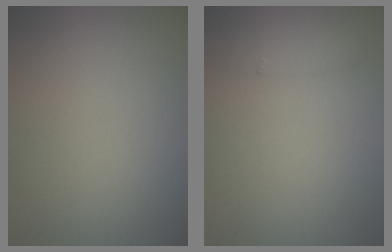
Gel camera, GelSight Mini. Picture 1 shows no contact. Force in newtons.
{"total": 1.4, "press": 1.4, "slide": 0.1}